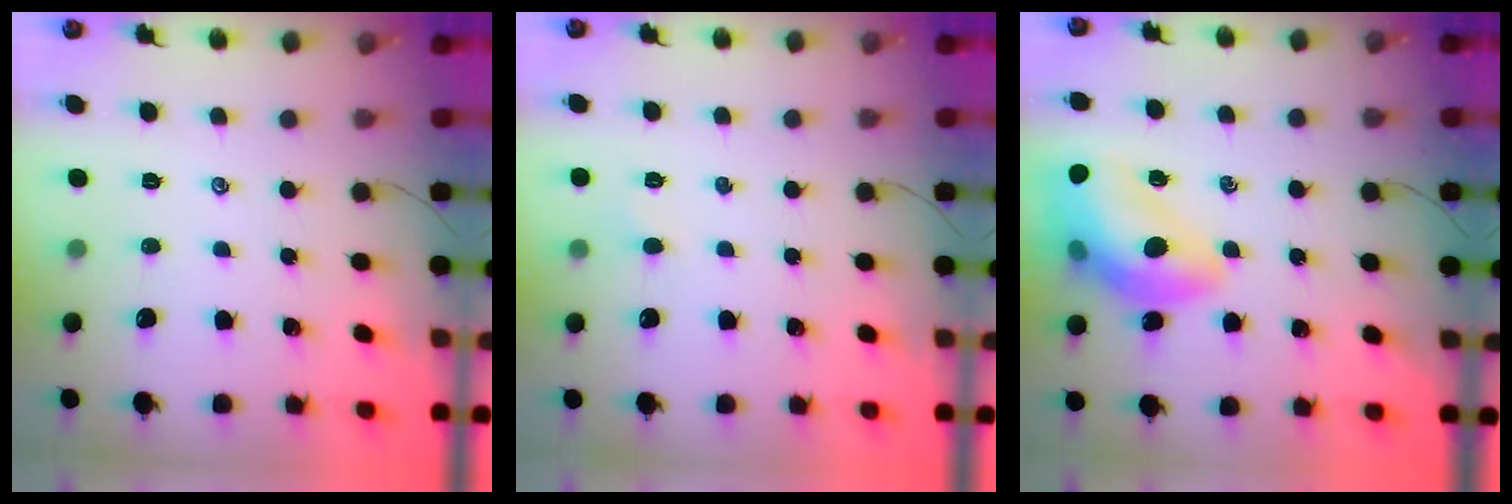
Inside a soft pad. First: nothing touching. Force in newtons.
{"total": 1.5, "press": 1.4, "slide": 0.6}
{"total": 18.7, "press": 18.5, "slide": 2.8}